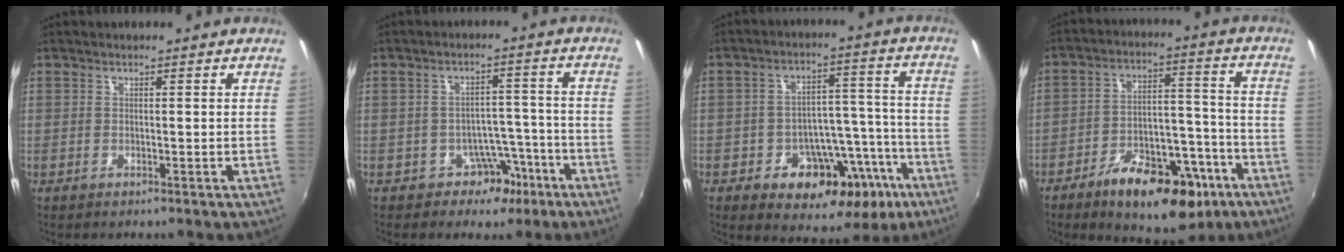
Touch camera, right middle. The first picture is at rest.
{"total": 5.3, "force": [-3.1, 3.8, 1.9], "torque": [-0.031, 0.021, -0.033]}
{"total": 16.2, "force": [-7.7, 10.6, 9.5], "torque": [-0.147, 0.025, -0.087]}
{"total": 17.8, "force": [-10.6, 7.9, 11.9], "torque": [-0.187, 0.008, -0.148]}